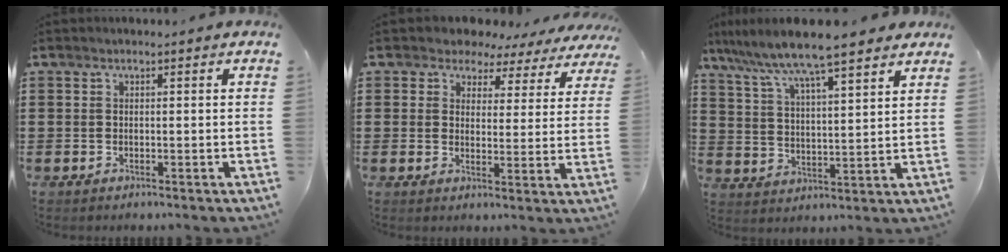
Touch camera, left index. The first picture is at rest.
{"total": 3.9, "force": [3.4, 1.9, 0.4], "torque": [-0.033, -0.017, 0.056]}
{"total": 7.9, "force": [7.0, 0.0, 3.7], "torque": [-0.100, -0.035, 0.116]}